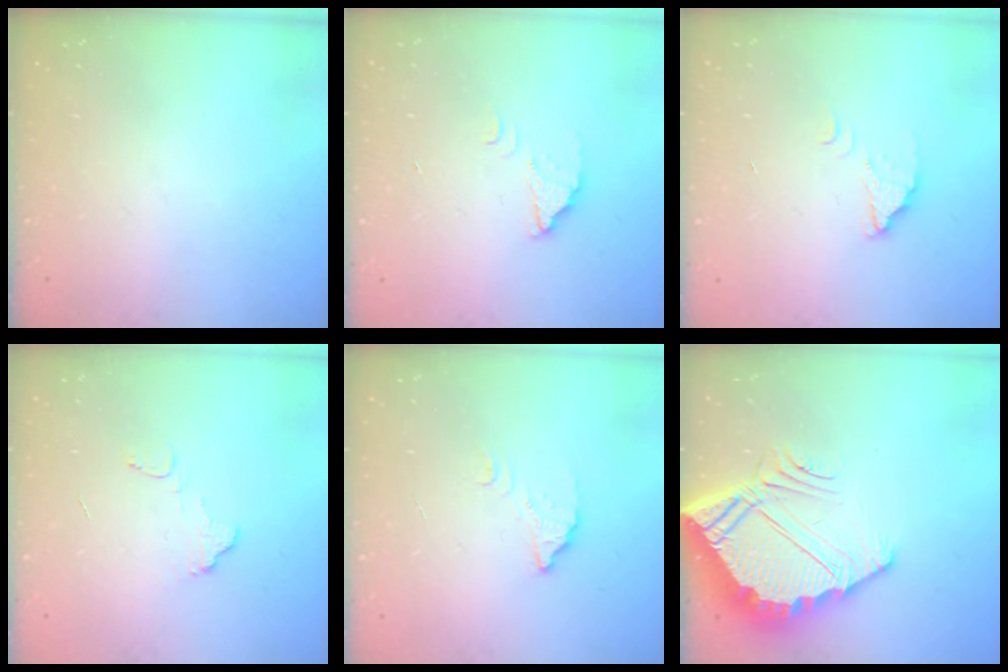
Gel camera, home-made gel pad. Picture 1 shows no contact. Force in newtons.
{"total": 1.9, "press": 1.9, "slide": 0.1}
{"total": 1.9, "press": 1.9, "slide": 0.1}
{"total": 4.8, "press": 4.8, "slide": 0.3}
{"total": 2.7, "press": 2.7, "slide": 0.2}
{"total": 10.4, "press": 10.4, "slide": 0.6}